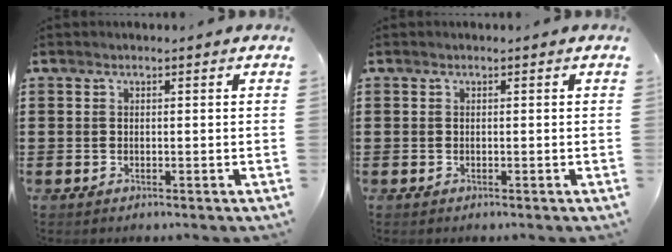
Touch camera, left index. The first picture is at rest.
{"total": 0.0}